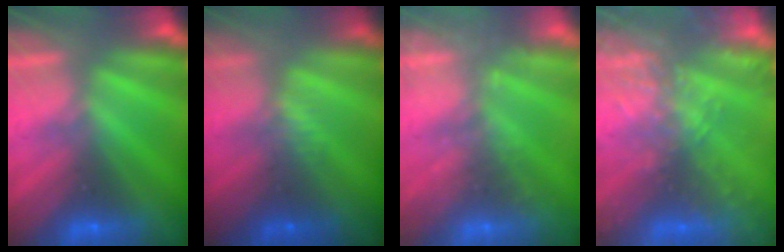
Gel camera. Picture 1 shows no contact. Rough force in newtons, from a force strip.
{"total": 2.3}
{"total": 1.9}
{"total": 5.9}